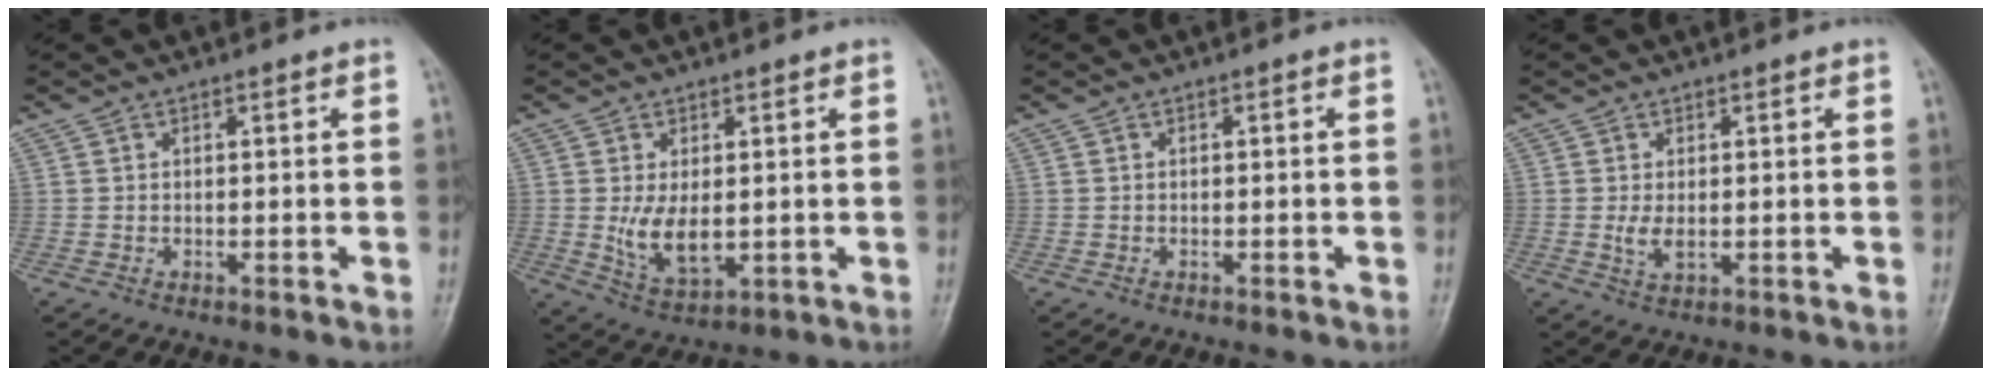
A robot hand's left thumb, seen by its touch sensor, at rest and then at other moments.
{"total": 6.8, "force": [0.3, 3.8, 5.7], "torque": [-0.093, -0.019, 0.020]}
{"total": 0.0}
{"total": 2.7, "force": [0.4, 1.4, 2.3], "torque": [-0.043, -0.008, 0.013]}